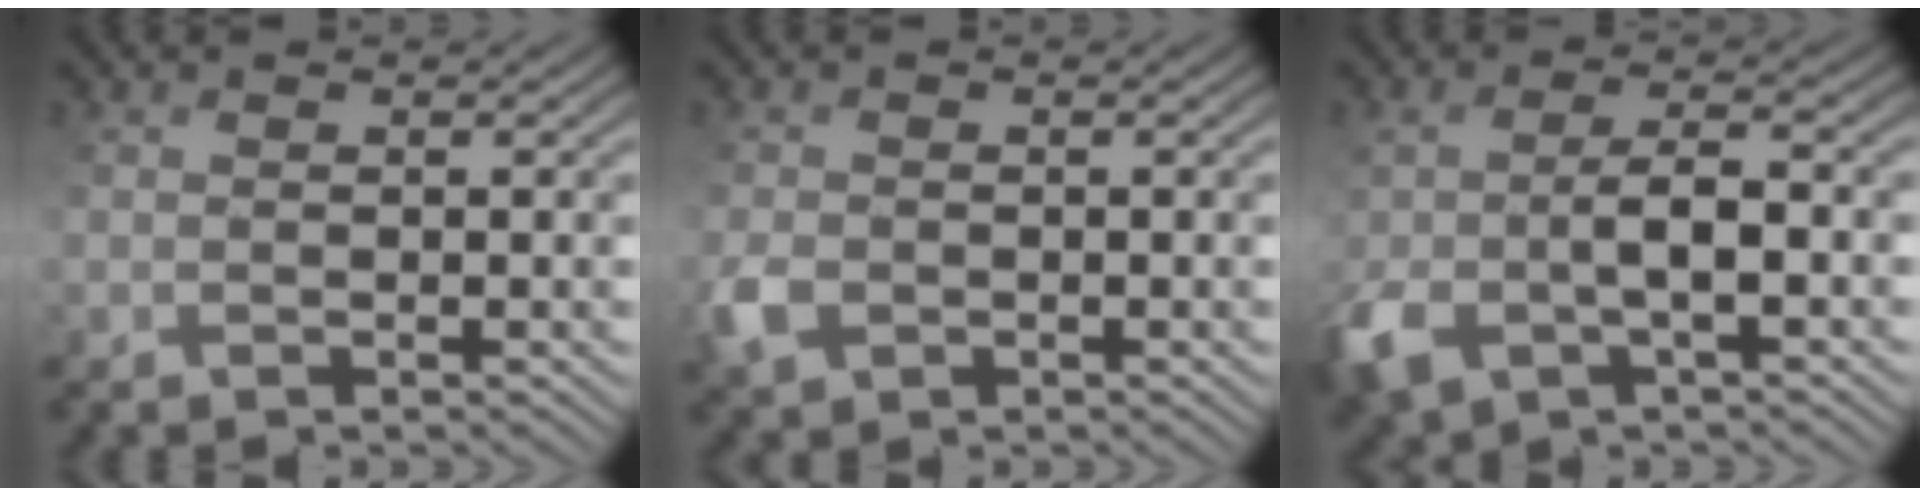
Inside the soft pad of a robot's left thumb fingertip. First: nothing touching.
{"total": 2.2, "force": [-0.6, 1.8, 1.1], "torque": [-0.032, 0.000, -0.015]}
{"total": 5.8, "force": [-1.8, 3.0, 4.7], "torque": [-0.093, 0.002, -0.030]}